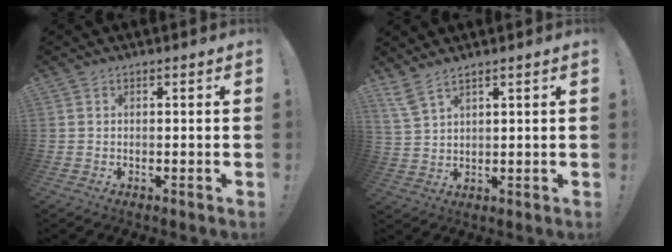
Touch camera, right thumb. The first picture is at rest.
{"total": 5.2, "force": [4.2, 1.3, 2.8], "torque": [-0.059, -0.019, 0.081]}